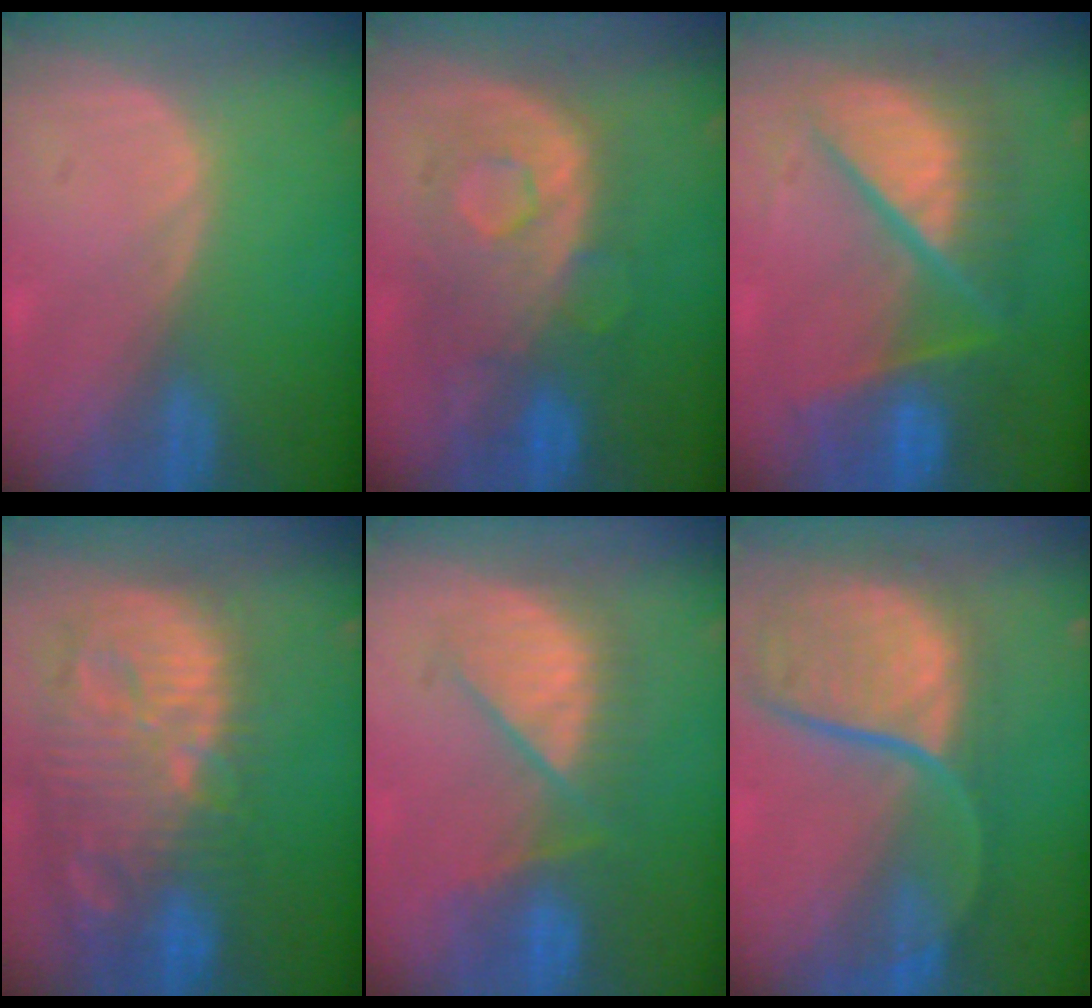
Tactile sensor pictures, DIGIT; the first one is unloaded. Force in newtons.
{"total": 9.6, "press": 8.9, "slide": 3.6}
{"total": 11.0, "press": 10.9, "slide": 1.4}
{"total": 14.4, "press": 12.5, "slide": 7.1}
{"total": 8.1, "press": 8.1, "slide": 0.0}
{"total": 12.0, "press": 9.8, "slide": 6.9}